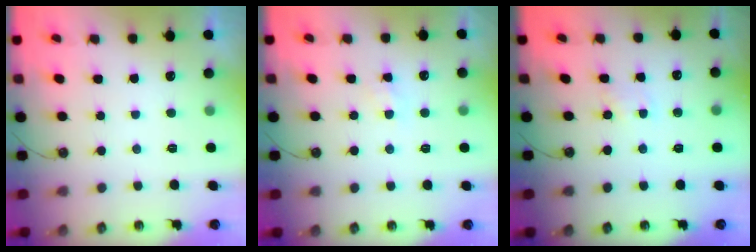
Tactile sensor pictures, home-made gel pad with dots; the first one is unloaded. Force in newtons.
{"total": 5.9, "press": 5.8, "slide": 0.7}
{"total": 2.0, "press": 2.0, "slide": 0.3}